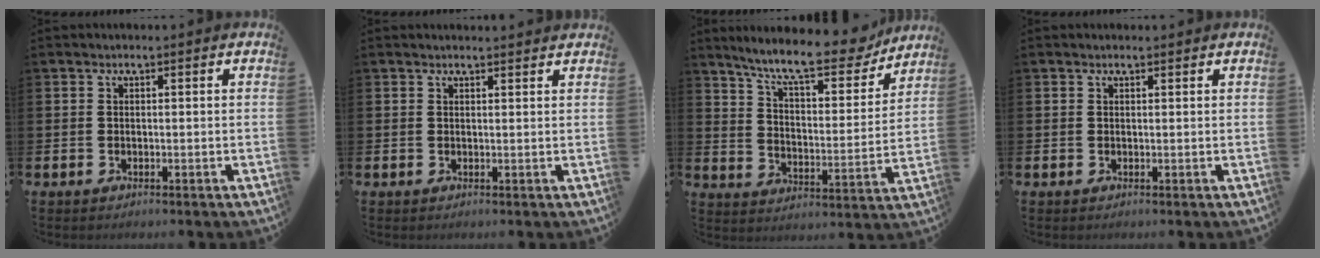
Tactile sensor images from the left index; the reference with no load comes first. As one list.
[{"total": 1.0, "force": [1.0, 0.0, 0.1], "torque": [0.006, -0.003, 0.016]}, {"total": 10.9, "force": [9.6, 2.3, 4.7], "torque": [-0.108, -0.061, 0.161]}, {"total": 0.5, "force": [0.5, 0.1, 0.1], "torque": [0.006, -0.002, 0.007]}]